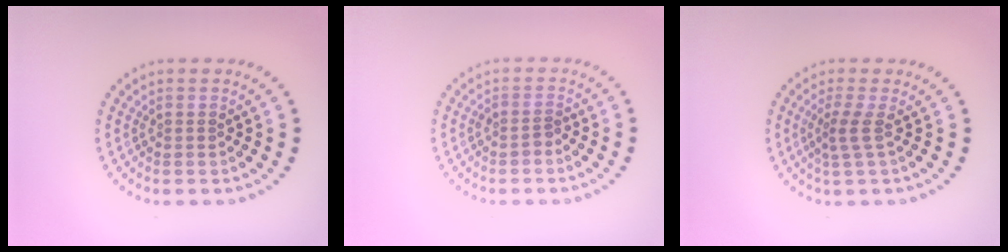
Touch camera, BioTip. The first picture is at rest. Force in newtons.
{"total": 1.1, "press": 0.8, "slide": 0.7}
{"total": 1.8, "press": 1.1, "slide": 1.4}